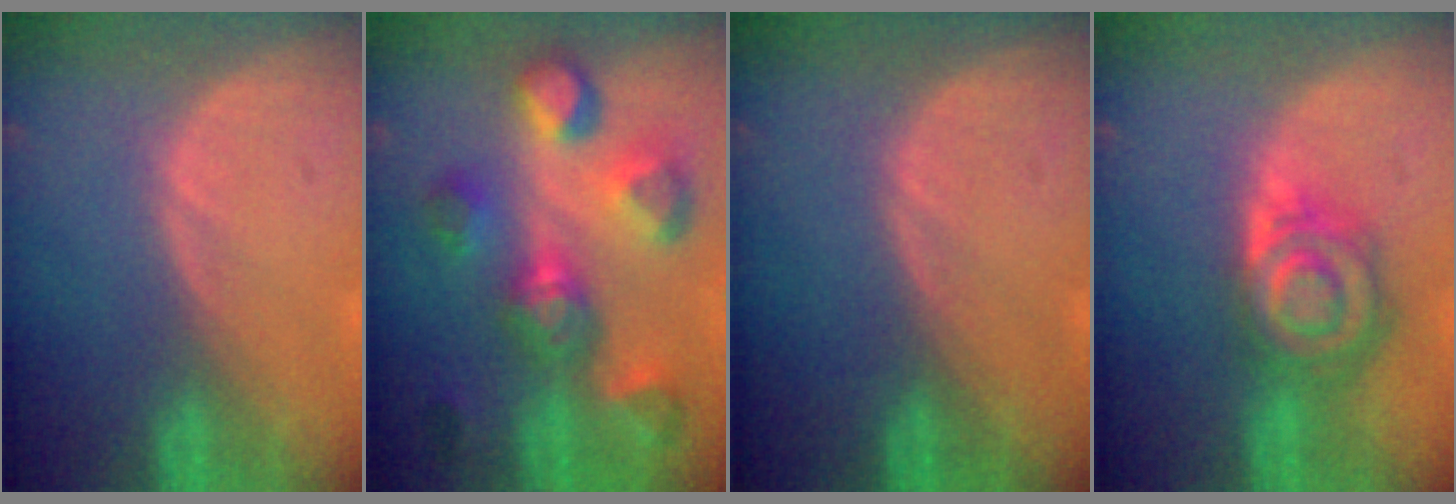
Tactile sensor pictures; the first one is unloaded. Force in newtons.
{"total": 10.4, "press": 10.1, "slide": 2.8}
{"total": 0.0}
{"total": 7.9, "press": 6.9, "slide": 3.7}